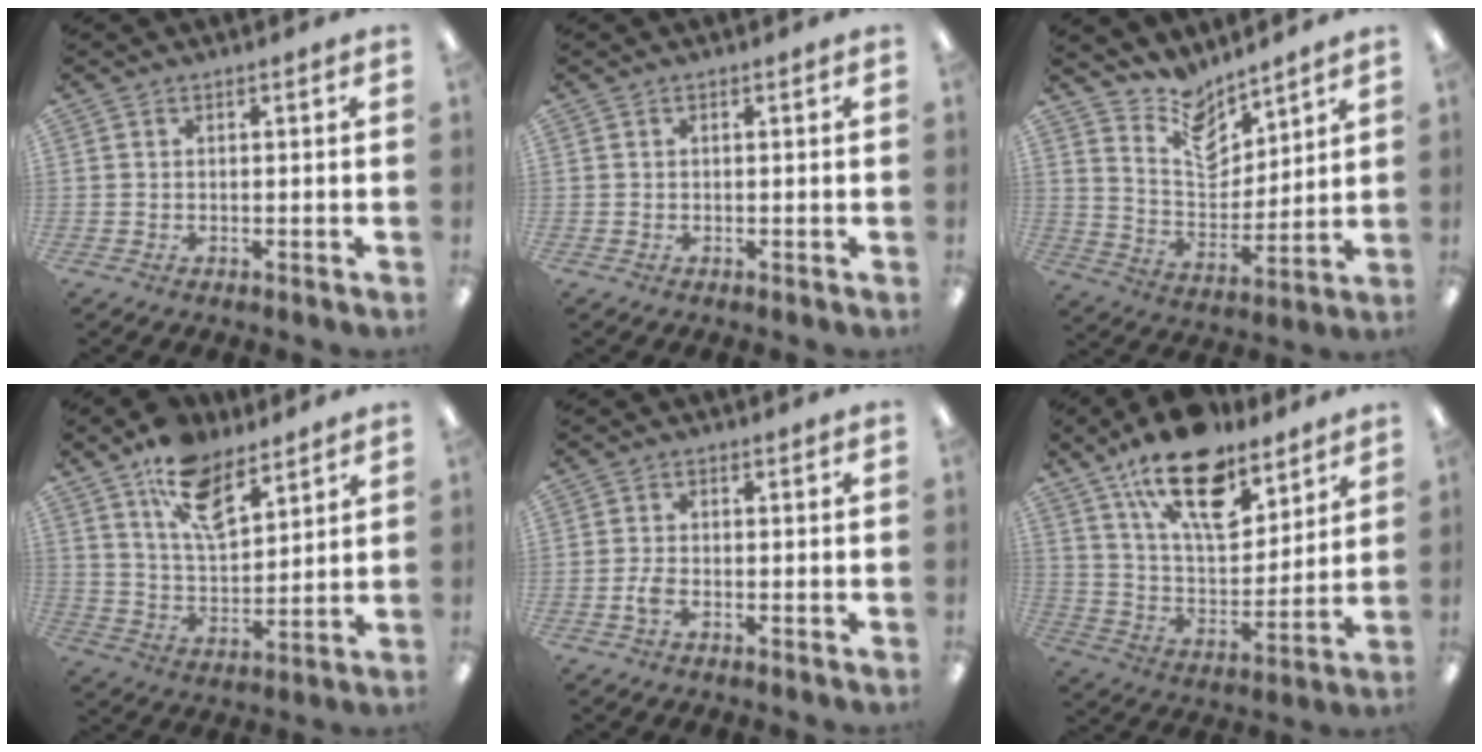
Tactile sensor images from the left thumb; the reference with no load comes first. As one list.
[{"total": 0.0}, {"total": 10.2, "force": [8.6, 4.5, 3.1], "torque": [-0.057, -0.067, 0.161]}, {"total": 13.7, "force": [9.1, 6.8, 7.6], "torque": [-0.130, -0.040, 0.166]}, {"total": 2.6, "force": [-0.9, 1.1, 2.2], "torque": [-0.043, 0.002, -0.017]}, {"total": 20.3, "force": [13.4, 9.3, 12.1], "torque": [-0.198, -0.071, 0.233]}]